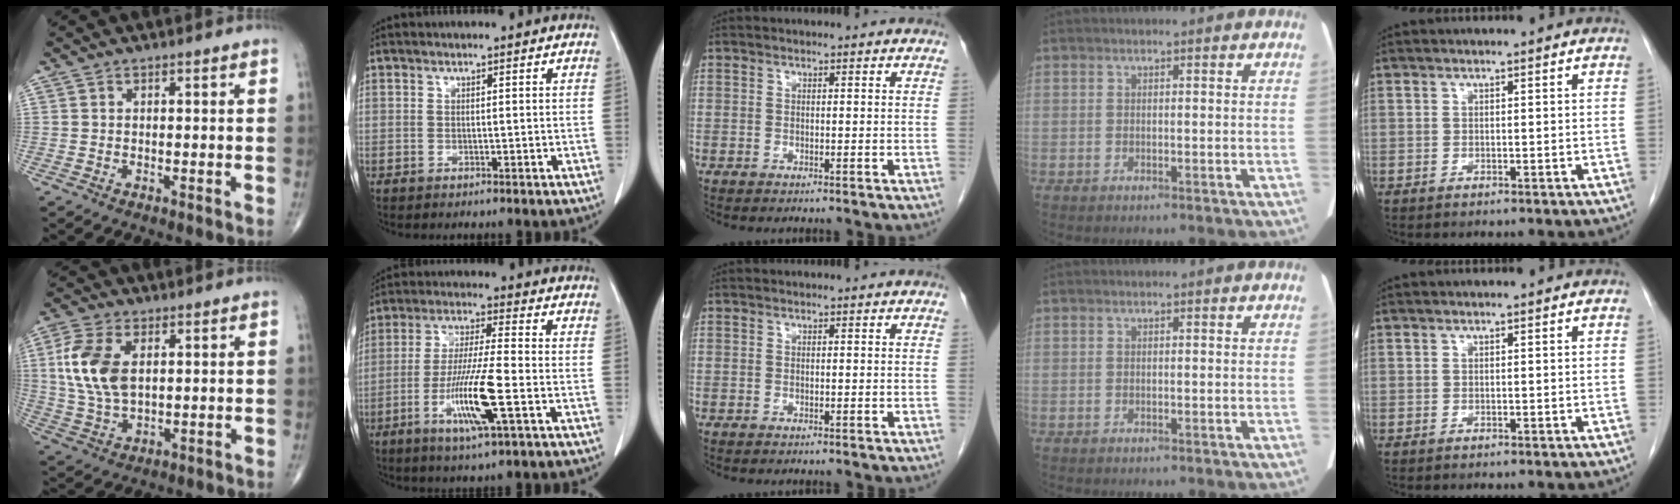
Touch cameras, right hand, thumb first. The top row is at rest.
{"thumb": {"total": 11.5, "force": [2.3, 6.6, 9.1], "torque": [-0.193, -0.007, 0.046]}, "index": {"total": 11.4, "force": [-3.9, 0.1, 10.7], "torque": [-0.210, -0.017, -0.074]}}